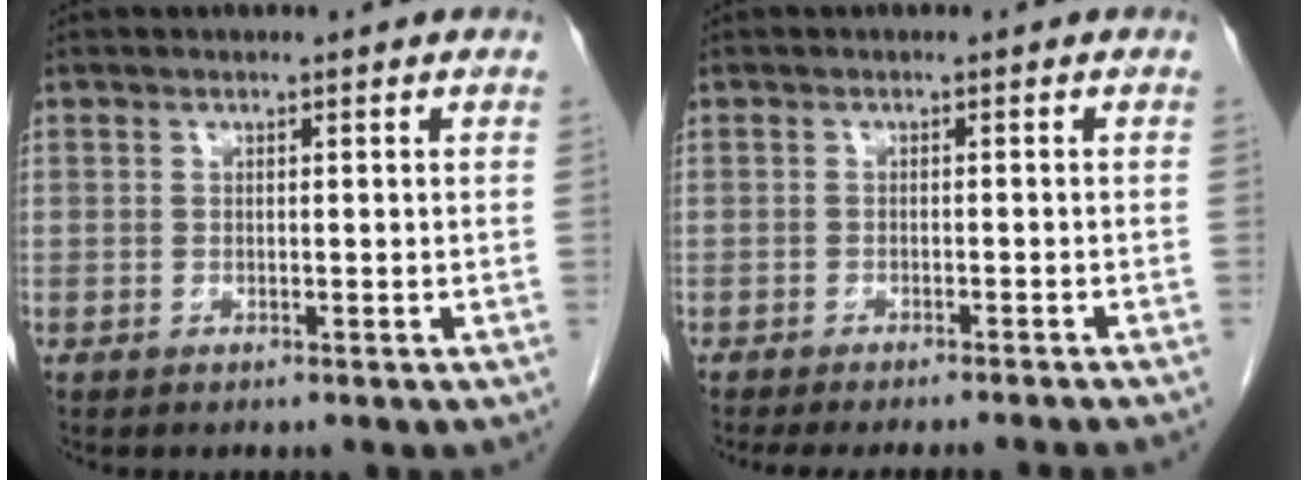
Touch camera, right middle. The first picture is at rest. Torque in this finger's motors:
{"motor_torque": [0.72, -0.67, 0.06, 0.05]}